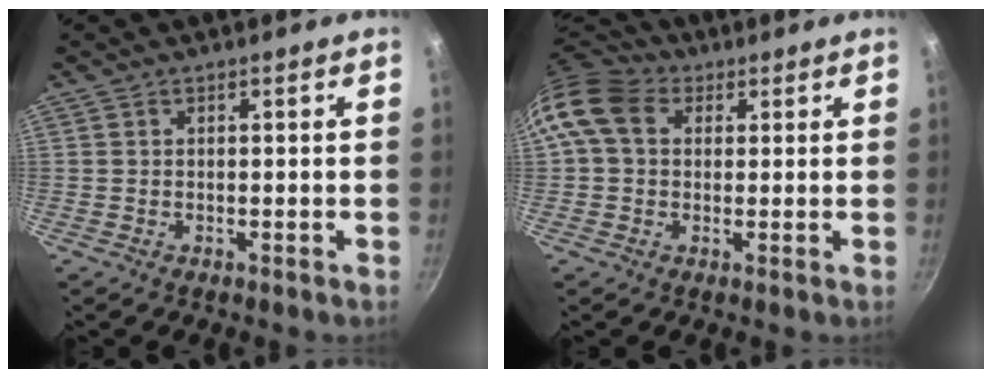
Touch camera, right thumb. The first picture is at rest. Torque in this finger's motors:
{"motor_torque": [0.08, 0.58, 0.64, -0.59, 0.31]}